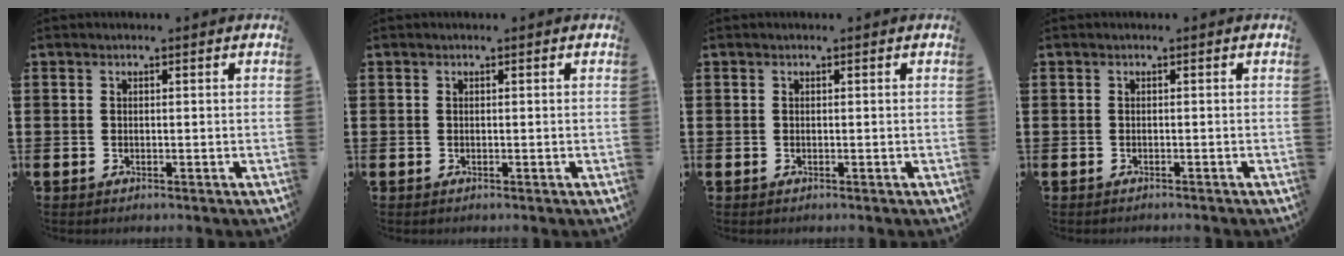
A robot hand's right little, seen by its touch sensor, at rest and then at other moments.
{"total": 0.0}
{"total": 0.0}
{"total": 0.0}